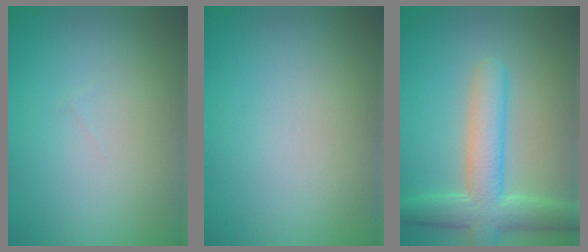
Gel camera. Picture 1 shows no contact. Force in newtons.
{"total": 0.0}
{"total": 5.8, "press": 5.8, "slide": 0.2}